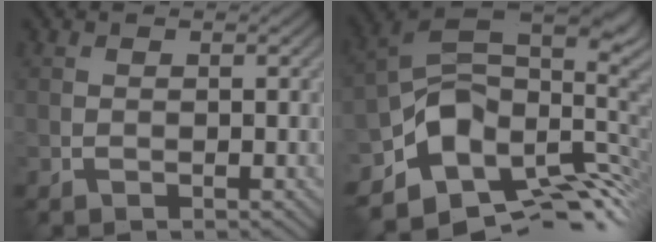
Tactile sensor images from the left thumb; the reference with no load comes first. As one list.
[{"total": 14.9, "force": [-3.6, 9.7, 10.7], "torque": [-0.214, -0.028, -0.056]}]